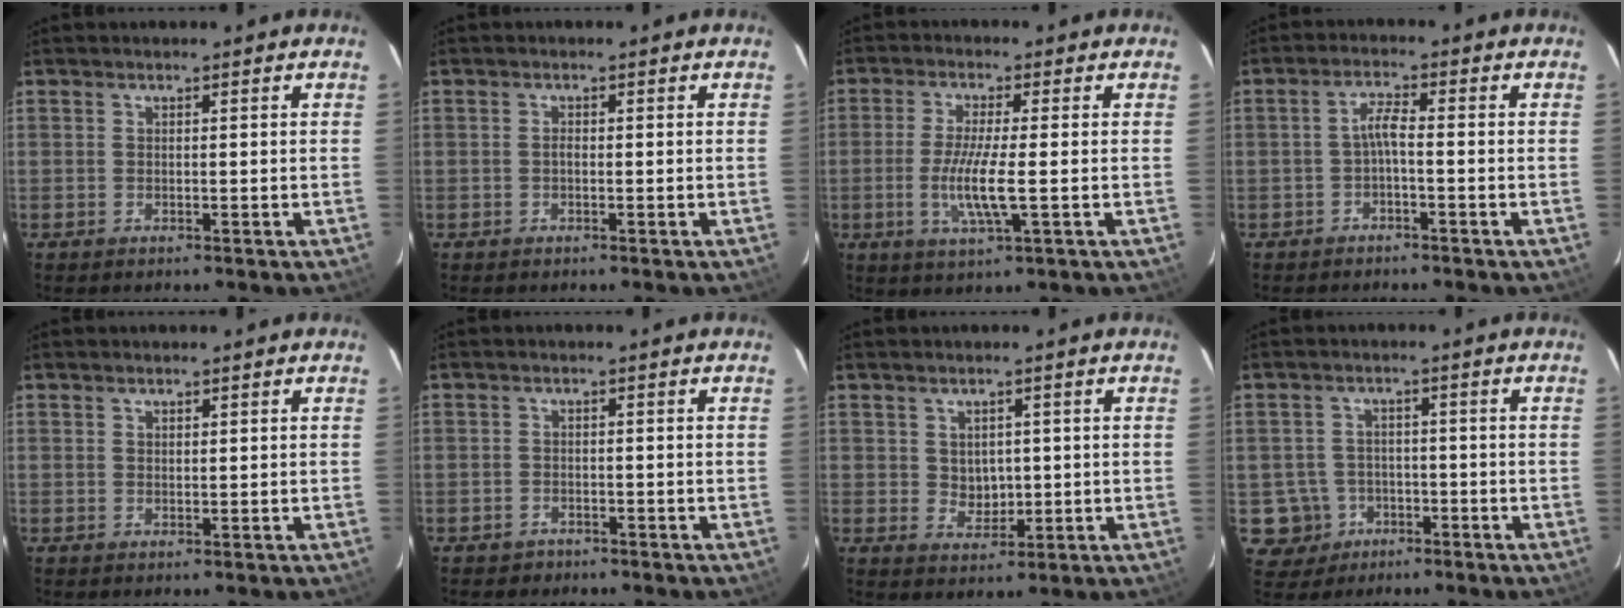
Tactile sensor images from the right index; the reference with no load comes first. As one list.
[{"total": 0.6, "force": [-0.3, 0.3, 0.4], "torque": [-0.006, 0.003, -0.008]}, {"total": 7.5, "force": [-1.4, 0.4, 7.4], "torque": [-0.145, -0.011, -0.029]}, {"total": 2.5, "force": [-1.1, 0.2, 2.3], "torque": [-0.049, 0.009, -0.021]}, {"total": 0.7, "force": [0.6, 0.4, 0.3], "torque": [-0.003, 0.001, 0.010]}, {"total": 2.3, "force": [-1.6, 1.7, 0.1], "torque": [-0.008, 0.004, -0.023]}, {"total": 3.8, "force": [0.7, 3.3, 1.8], "torque": [-0.027, 0.004, 0.020]}, {"total": 6.5, "force": [-2.4, 6.0, 0.4], "torque": [-0.029, 0.021, -0.031]}]